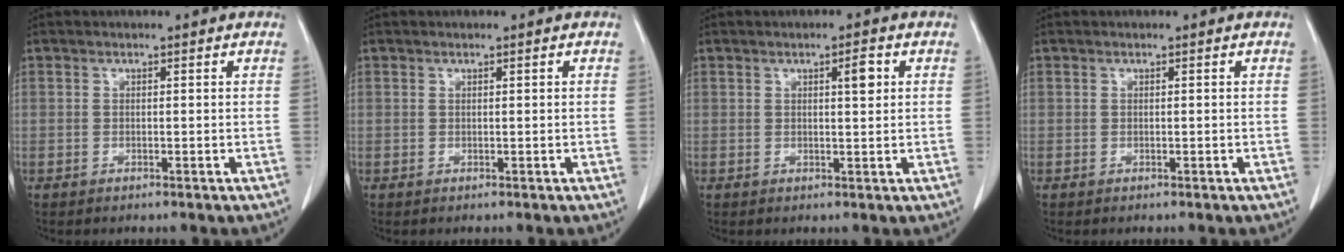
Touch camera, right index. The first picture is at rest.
{"total": 0.0}
{"total": 2.4, "force": [0.8, 0.4, 2.2], "torque": [-0.035, 0.000, 0.013]}
{"total": 0.0}